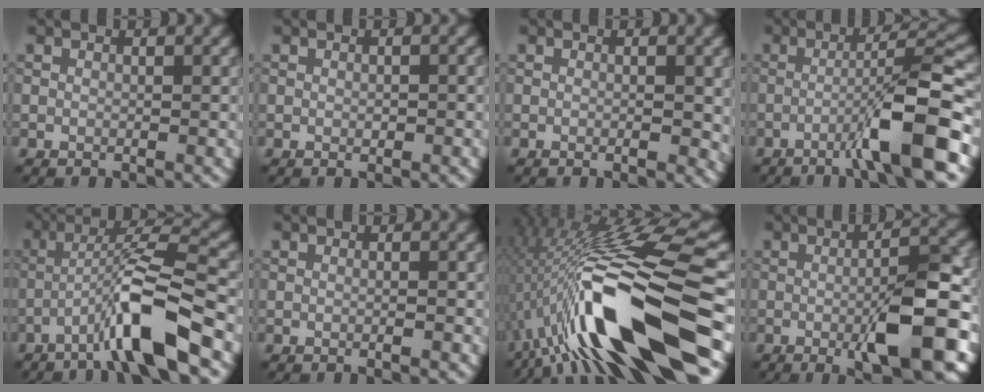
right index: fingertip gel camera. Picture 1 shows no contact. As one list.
[{"total": 0.7, "force": [-0.1, 0.4, 0.6], "torque": [-0.009, 0.000, -0.002]}, {"total": 1.8, "force": [-0.2, 0.8, 1.6], "torque": [-0.019, -0.003, 0.000]}, {"total": 7.9, "force": [-3.2, 0.6, 7.2], "torque": [-0.108, 0.017, -0.063]}, {"total": 8.1, "force": [-4.2, 0.7, 6.9], "torque": [-0.120, 0.020, -0.081]}, {"total": 0.6, "force": [-0.2, 0.0, 0.5], "torque": [-0.008, 0.001, -0.003]}, {"total": 14.2, "force": [-4.6, 2.9, 13.1], "torque": [-0.219, 0.017, -0.073]}, {"total": 9.6, "force": [-2.8, 2.3, 8.9], "torque": [-0.129, -0.001, -0.046]}]